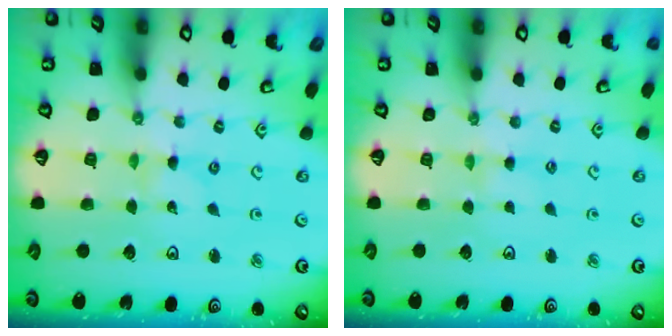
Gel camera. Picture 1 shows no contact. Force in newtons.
{"total": 2.1, "press": 2.1, "slide": 0.2}